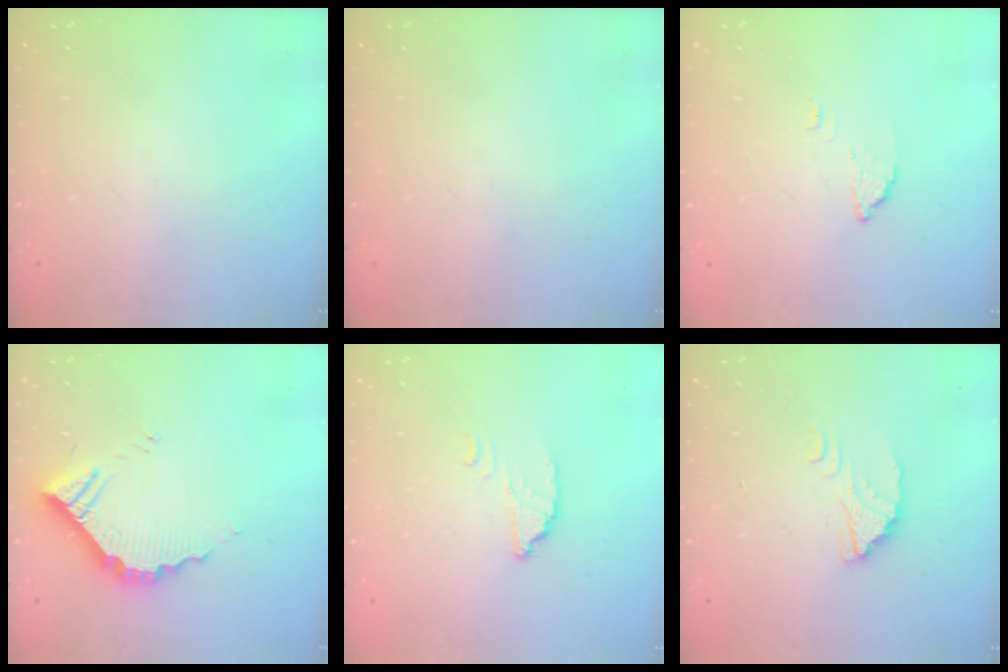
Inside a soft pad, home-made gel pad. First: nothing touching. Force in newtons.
{"total": 0.0}
{"total": 2.2, "press": 2.2, "slide": 0.1}
{"total": 9.5, "press": 9.5, "slide": 0.4}
{"total": 2.7, "press": 2.7, "slide": 0.4}
{"total": 2.3, "press": 2.3, "slide": 0.2}